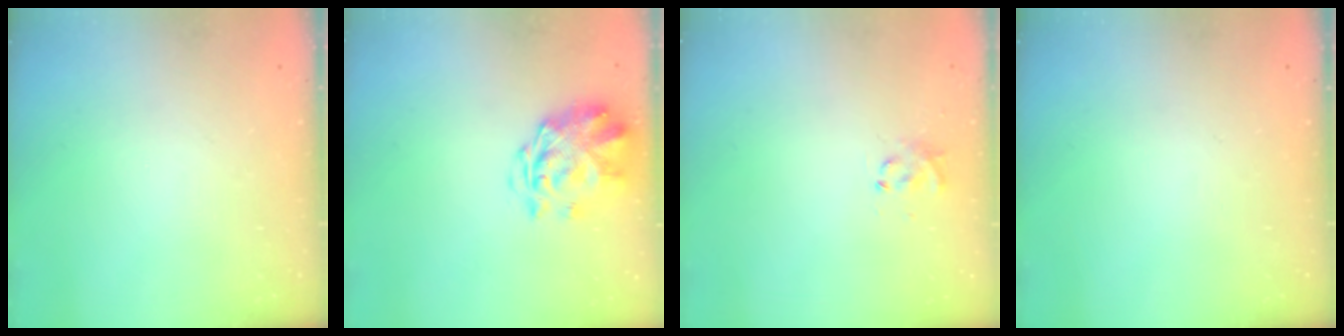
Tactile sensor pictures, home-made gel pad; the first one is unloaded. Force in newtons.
{"total": 3.5, "press": 3.1, "slide": 1.5}
{"total": 2.8, "press": 2.6, "slide": 1.0}
{"total": 0.0}